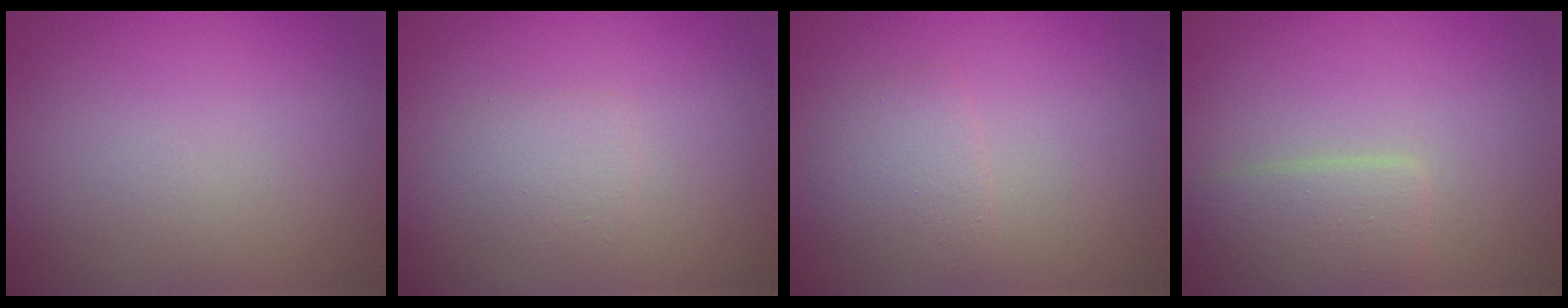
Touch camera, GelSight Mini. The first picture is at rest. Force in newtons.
{"total": 1.5, "press": 1.5, "slide": 0.0}
{"total": 2.2, "press": 2.2, "slide": 0.1}
{"total": 2.6, "press": 2.6, "slide": 0.1}